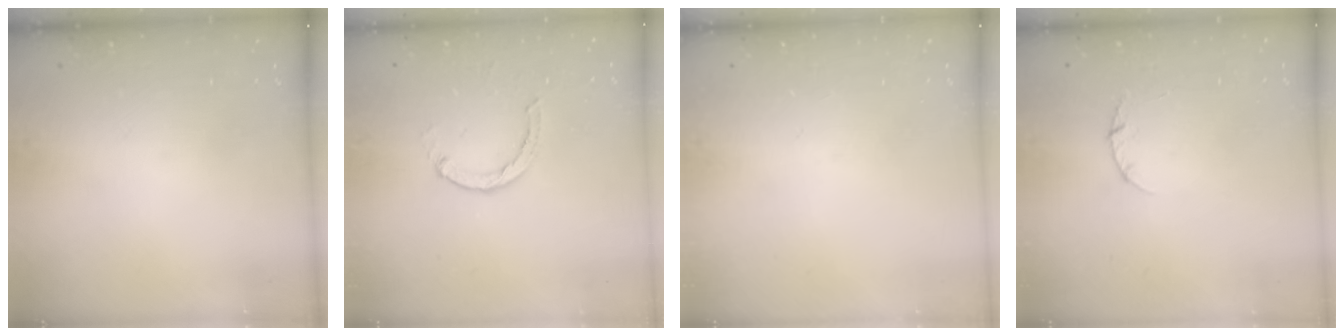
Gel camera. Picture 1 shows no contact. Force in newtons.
{"total": 1.8, "press": 1.8, "slide": 0.2}
{"total": 0.0}
{"total": 2.8, "press": 2.8, "slide": 0.4}